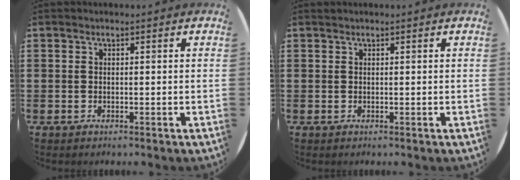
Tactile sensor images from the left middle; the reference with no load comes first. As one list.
[{"total": 0.0}]